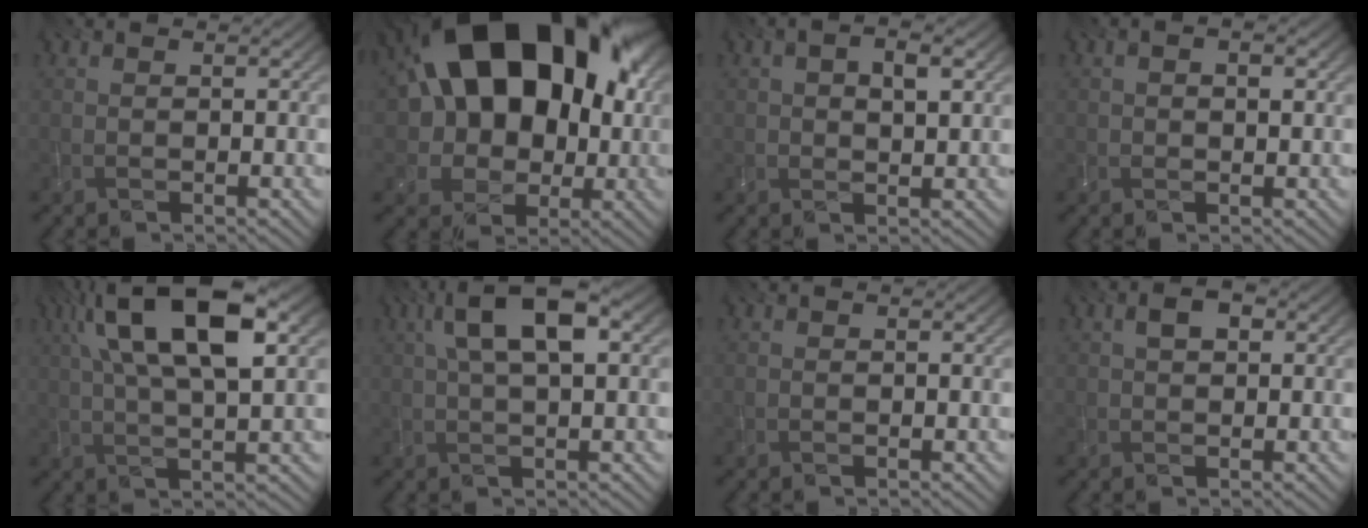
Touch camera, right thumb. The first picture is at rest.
{"total": 20.8, "force": [5.1, 14.8, 13.7], "torque": [-0.218, 0.030, 0.100]}
{"total": 4.3, "force": [1.3, 2.1, 3.5], "torque": [-0.057, 0.000, 0.020]}
{"total": 2.6, "force": [0.4, 1.4, 2.1], "torque": [-0.031, 0.001, 0.008]}
{"total": 13.8, "force": [5.0, 5.3, 11.8], "torque": [-0.221, 0.010, 0.084]}
{"total": 8.8, "force": [2.6, 3.1, 7.8], "torque": [-0.147, 0.021, 0.041]}
{"total": 0.0}
{"total": 2.6, "force": [0.6, 1.6, 2.0], "torque": [-0.032, 0.004, 0.007]}